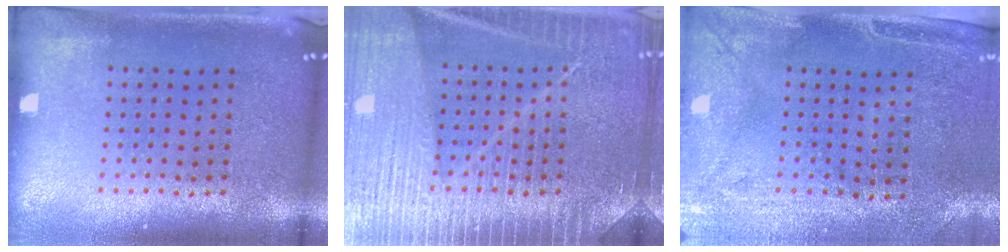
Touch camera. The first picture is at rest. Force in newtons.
{"total": 6.8, "press": 6.8, "slide": 1.0}
{"total": 3.0, "press": 2.4, "slide": 1.7}